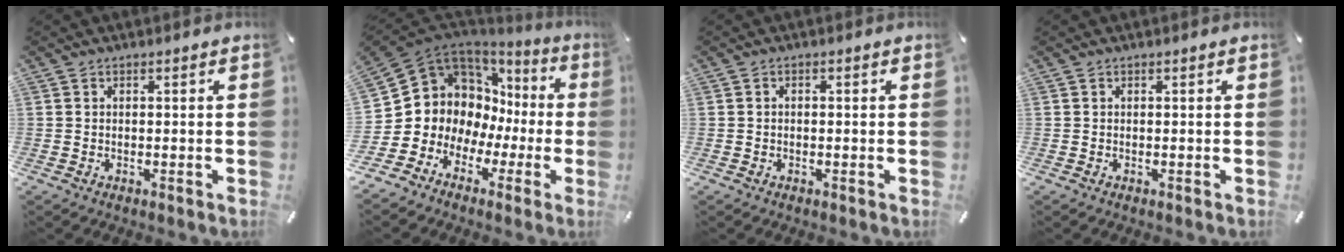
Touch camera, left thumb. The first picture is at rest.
{"total": 9.0, "force": [2.4, 8.4, 2.0], "torque": [-0.061, -0.055, 0.054]}
{"total": 0.6, "force": [-0.3, 0.4, 0.4], "torque": [-0.008, 0.001, -0.006]}
{"total": 0.0}